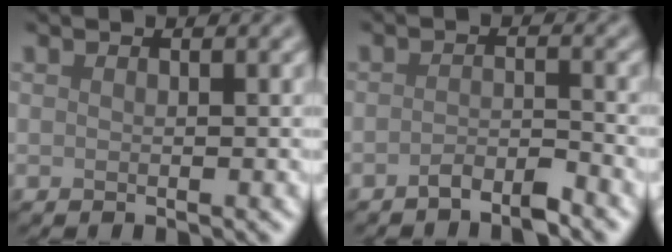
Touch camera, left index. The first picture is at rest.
{"total": 2.2, "force": [-1.8, 0.5, 1.2], "torque": [-0.019, 0.004, -0.036]}